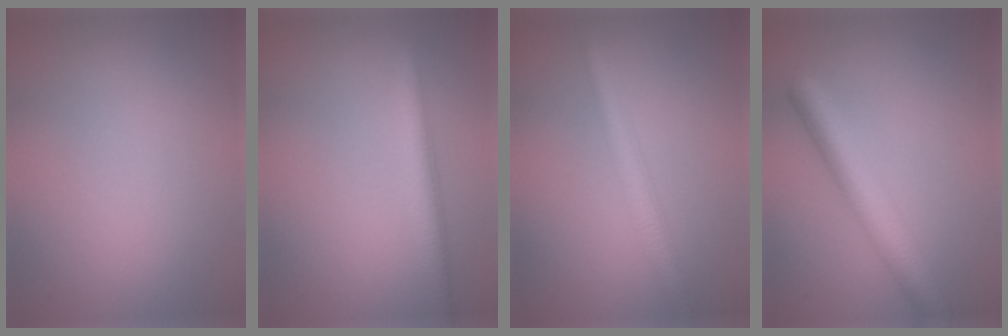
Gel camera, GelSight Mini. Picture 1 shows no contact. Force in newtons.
{"total": 2.7, "press": 2.7, "slide": 0.2}
{"total": 2.7, "press": 2.7, "slide": 0.1}
{"total": 4.7, "press": 4.7, "slide": 0.2}